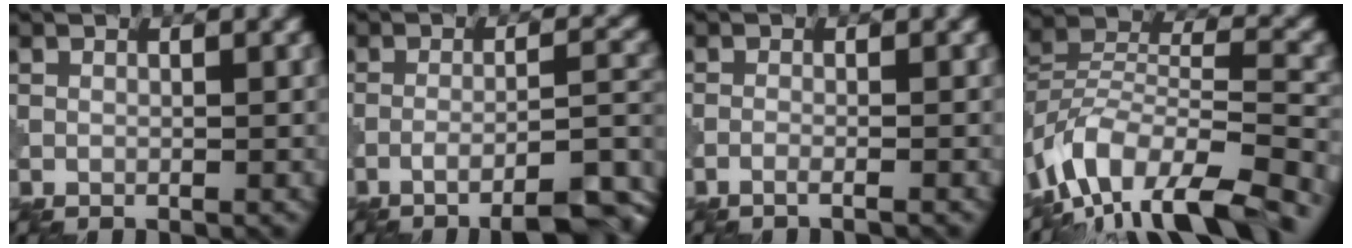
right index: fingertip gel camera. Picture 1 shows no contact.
{"total": 10.1, "force": [-7.5, 2.1, 6.4], "torque": [-0.077, 0.005, -0.091]}
{"total": 1.5, "force": [-1.0, 0.3, 1.0], "torque": [-0.005, 0.000, -0.030]}
{"total": 13.0, "force": [-9.5, 4.8, 7.4], "torque": [-0.148, 0.013, -0.162]}